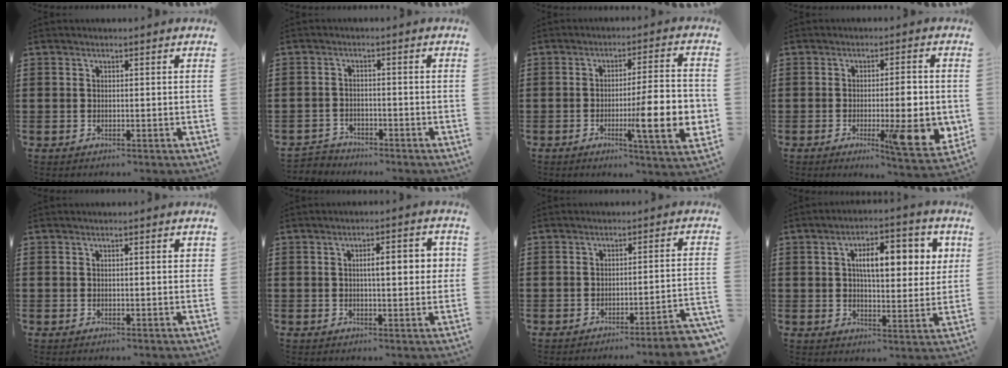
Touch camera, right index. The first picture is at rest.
{"total": 2.4, "force": [-2.3, 0.5, -0.2], "torque": [-0.004, 0.001, -0.052]}
{"total": 11.9, "force": [-2.7, 1.9, 11.4], "torque": [-0.177, -0.010, -0.046]}
{"total": 9.2, "force": [-1.6, 1.8, 8.9], "torque": [-0.128, -0.008, -0.023]}
{"total": 1.0, "force": [0.2, 0.1, 1.0], "torque": [-0.018, 0.001, 0.002]}
{"total": 4.9, "force": [0.7, 1.4, 4.6], "torque": [-0.071, 0.000, 0.005]}
{"total": 3.6, "force": [-2.9, -0.6, 2.0], "torque": [-0.035, -0.015, -0.060]}
{"total": 8.8, "force": [2.6, 3.6, 7.6], "torque": [-0.121, 0.000, 0.034]}